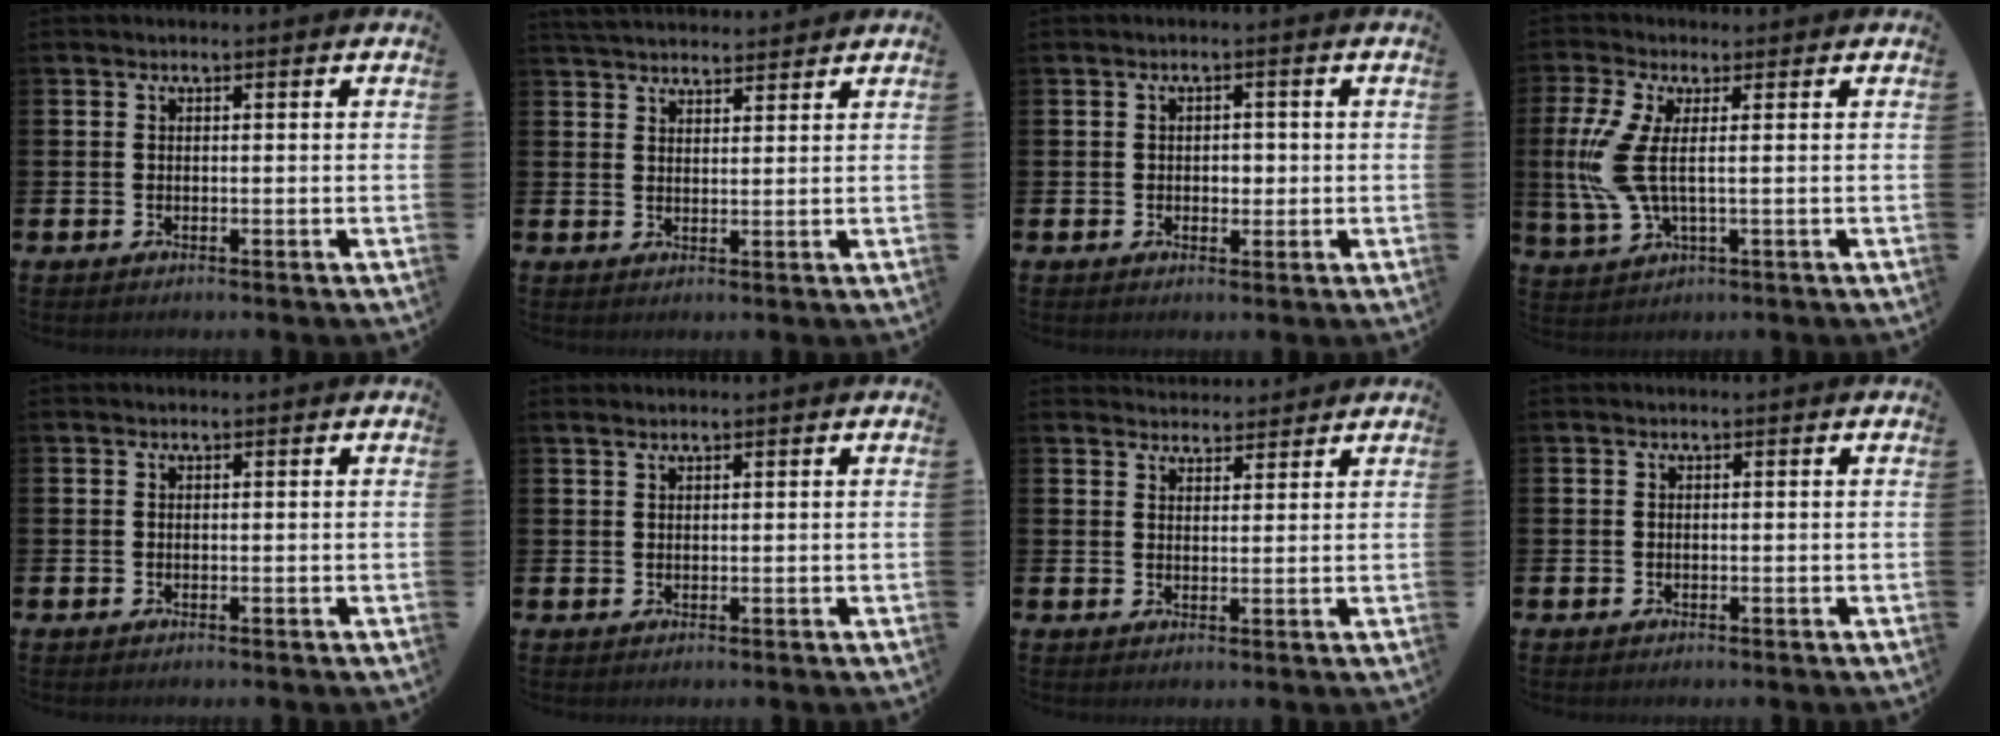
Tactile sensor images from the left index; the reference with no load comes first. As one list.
[{"total": 3.7, "force": [3.6, 0.6, 0.3], "torque": [-0.009, -0.016, 0.067]}, {"total": 1.6, "force": [0.0, 1.3, 0.9], "torque": [0.003, 0.000, -0.009]}, {"total": 6.7, "force": [0.7, 2.1, 6.3], "torque": [-0.152, -0.010, 0.010]}, {"total": 0.0}, {"total": 1.0, "force": [0.9, 0.2, 0.2], "torque": [-0.003, 0.000, 0.016]}, {"total": 3.2, "force": [3.0, 0.8, -0.5], "torque": [0.004, -0.015, 0.057]}, {"total": 0.0}]